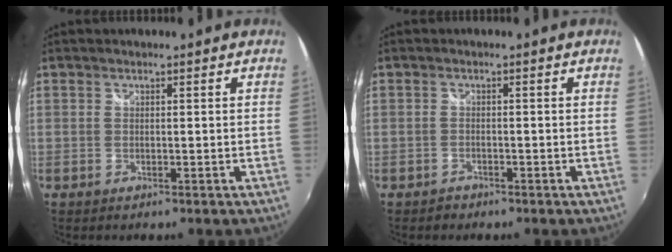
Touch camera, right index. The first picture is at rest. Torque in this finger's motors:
{"motor_torque": [0.04, 0.00, -0.03, 0.00]}